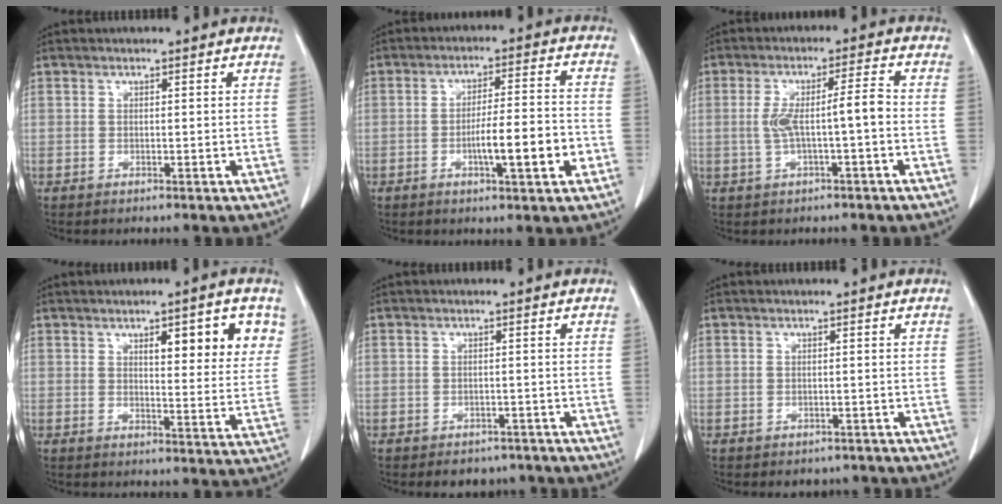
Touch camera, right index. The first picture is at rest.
{"total": 8.7, "force": [-2.8, 0.8, 8.2], "torque": [-0.131, 0.006, -0.043]}
{"total": 6.0, "force": [-0.8, 0.4, 5.9], "torque": [-0.112, 0.019, -0.010]}
{"total": 9.9, "force": [4.6, 2.6, 8.4], "torque": [-0.099, -0.002, 0.060]}
{"total": 4.5, "force": [-3.6, 2.5, 0.4], "torque": [0.007, 0.010, -0.046]}
{"total": 2.9, "force": [-2.3, 1.7, 0.1], "torque": [0.001, 0.006, -0.030]}